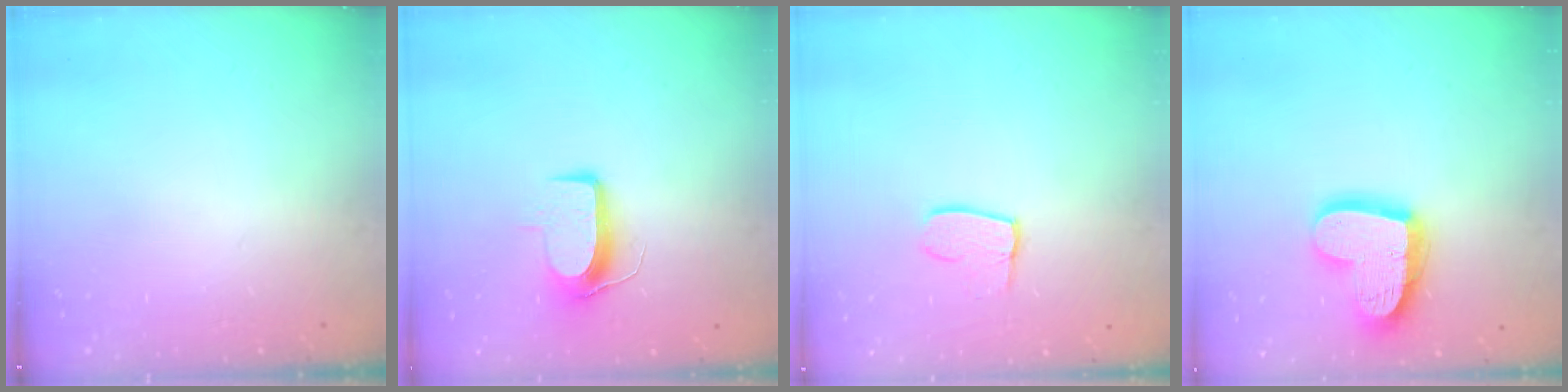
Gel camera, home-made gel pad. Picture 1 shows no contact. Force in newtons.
{"total": 9.0, "press": 9.0, "slide": 0.2}
{"total": 7.7, "press": 7.7, "slide": 0.7}
{"total": 18.1, "press": 18.0, "slide": 1.5}